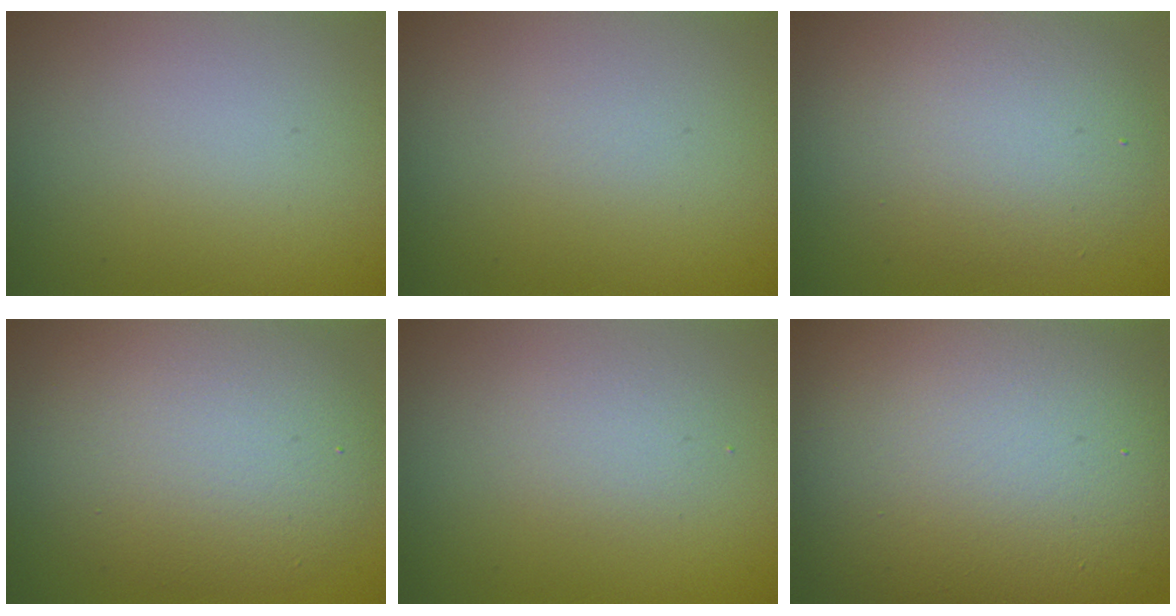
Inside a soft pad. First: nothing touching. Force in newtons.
{"total": 0.0}
{"total": 5.3, "press": 5.3, "slide": 0.2}
{"total": 7.5, "press": 7.5, "slide": 0.3}
{"total": 1.6, "press": 1.6, "slide": 0.0}
{"total": 17.3, "press": 17.2, "slide": 1.1}